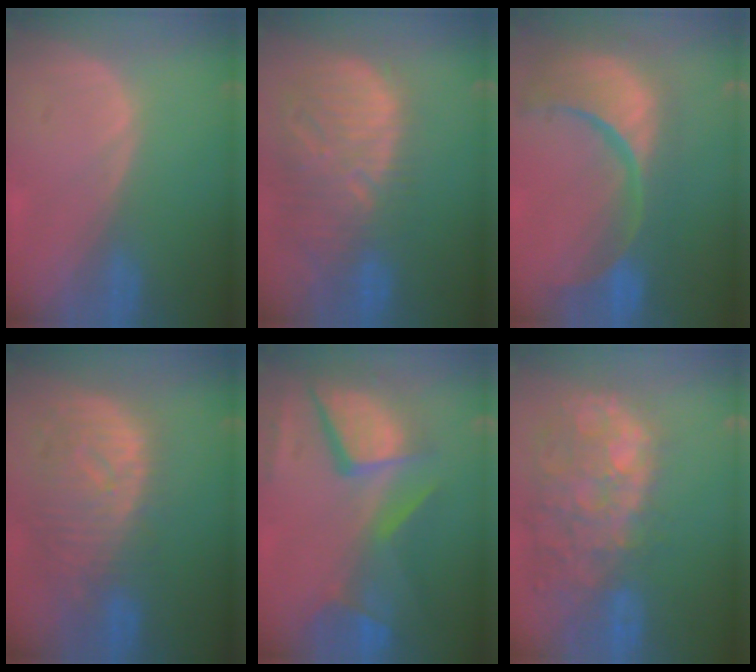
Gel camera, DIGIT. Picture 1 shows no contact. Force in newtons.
{"total": 13.4, "press": 11.5, "slide": 7.0}
{"total": 15.3, "press": 12.1, "slide": 9.4}
{"total": 10.9, "press": 9.7, "slide": 4.8}
{"total": 12.4, "press": 10.2, "slide": 7.0}
{"total": 14.0, "press": 11.6, "slide": 7.9}